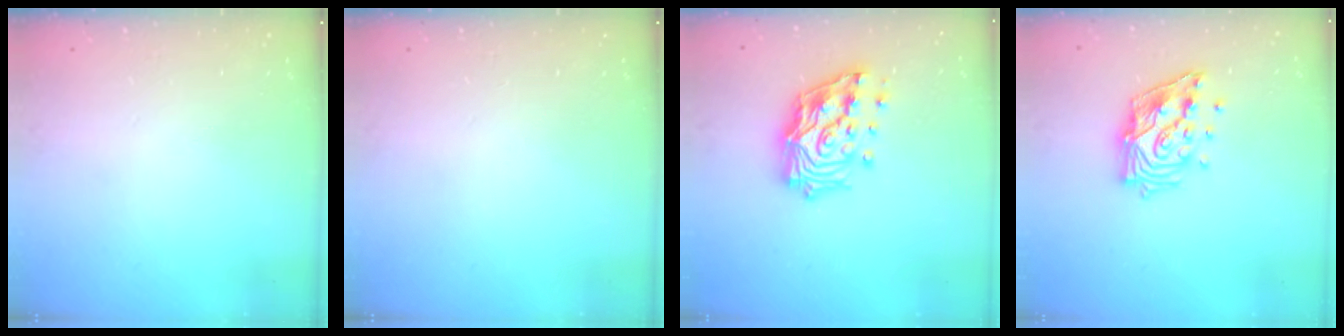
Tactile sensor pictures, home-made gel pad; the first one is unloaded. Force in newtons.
{"total": 0.0}
{"total": 20.7, "press": 20.5, "slide": 3.0}
{"total": 15.2, "press": 15.0, "slide": 1.8}